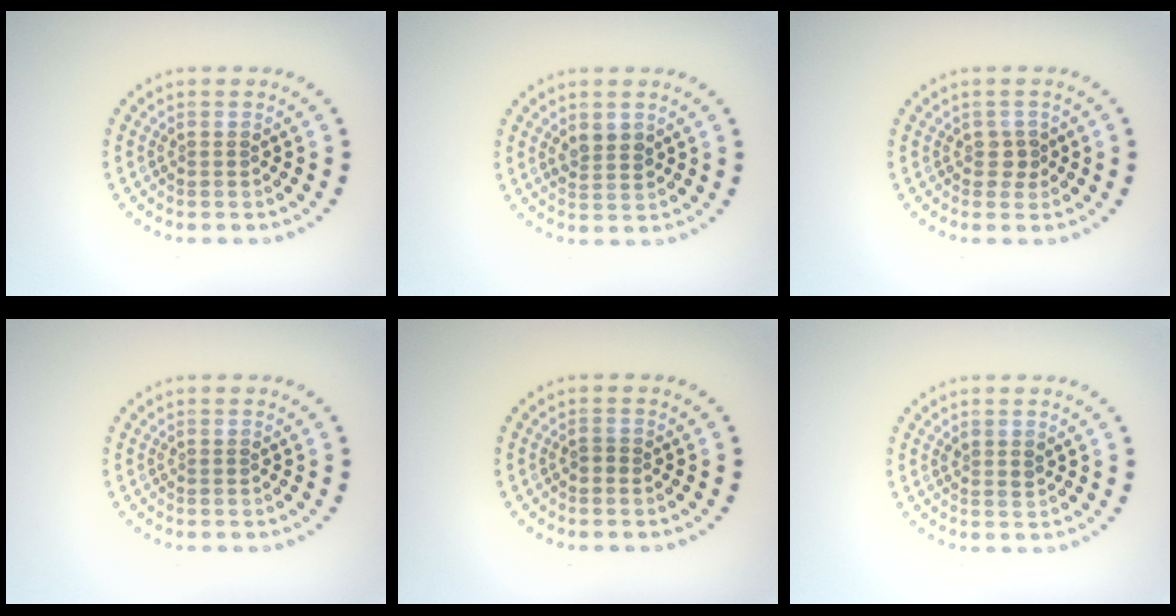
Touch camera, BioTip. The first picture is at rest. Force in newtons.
{"total": 1.9, "press": 1.8, "slide": 0.6}
{"total": 1.2, "press": 1.1, "slide": 0.6}
{"total": 0.0}
{"total": 0.7, "press": 0.6, "slide": 0.3}
{"total": 1.0, "press": 0.9, "slide": 0.5}